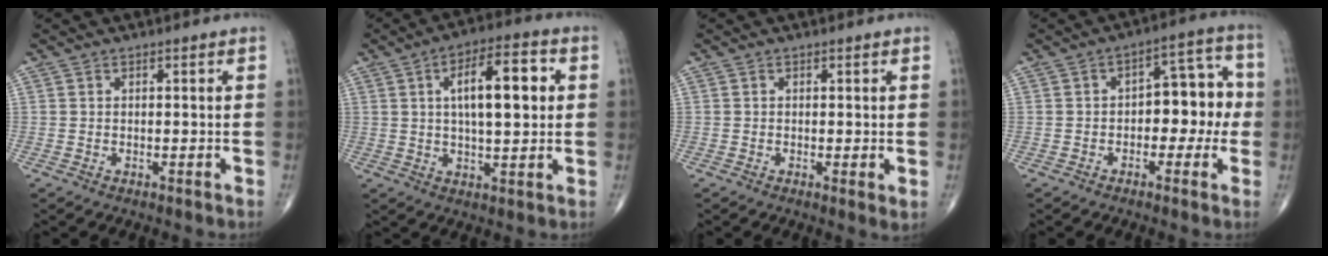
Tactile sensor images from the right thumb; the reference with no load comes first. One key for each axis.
{"total": 12.7, "fx": 2.6, "fy": 4.9, "fz": 11.5, "tx": -0.163, "ty": 0.008, "tz": 0.037}
{"total": 1.6, "fx": 0.0, "fy": 0.3, "fz": 1.6, "tx": -0.027, "ty": -0.007, "tz": -0.004}
{"total": 7.8, "fx": -1.4, "fy": 5.0, "fz": 5.8, "tx": -0.039, "ty": 0.040, "tz": -0.030}